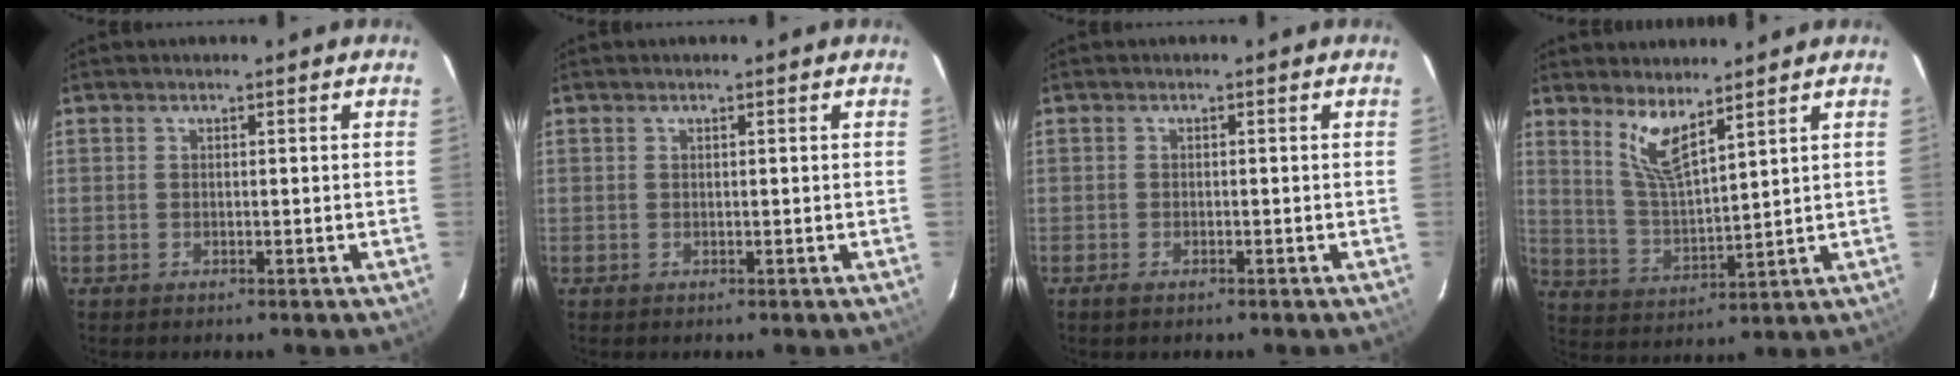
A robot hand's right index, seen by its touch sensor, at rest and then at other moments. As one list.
[{"total": 0.0}, {"total": 1.5, "force": [-1.1, 0.5, 0.9], "torque": [-0.018, -0.004, -0.021]}, {"total": 7.3, "force": [5.2, 1.4, 5.0], "torque": [-0.100, -0.011, 0.111]}]